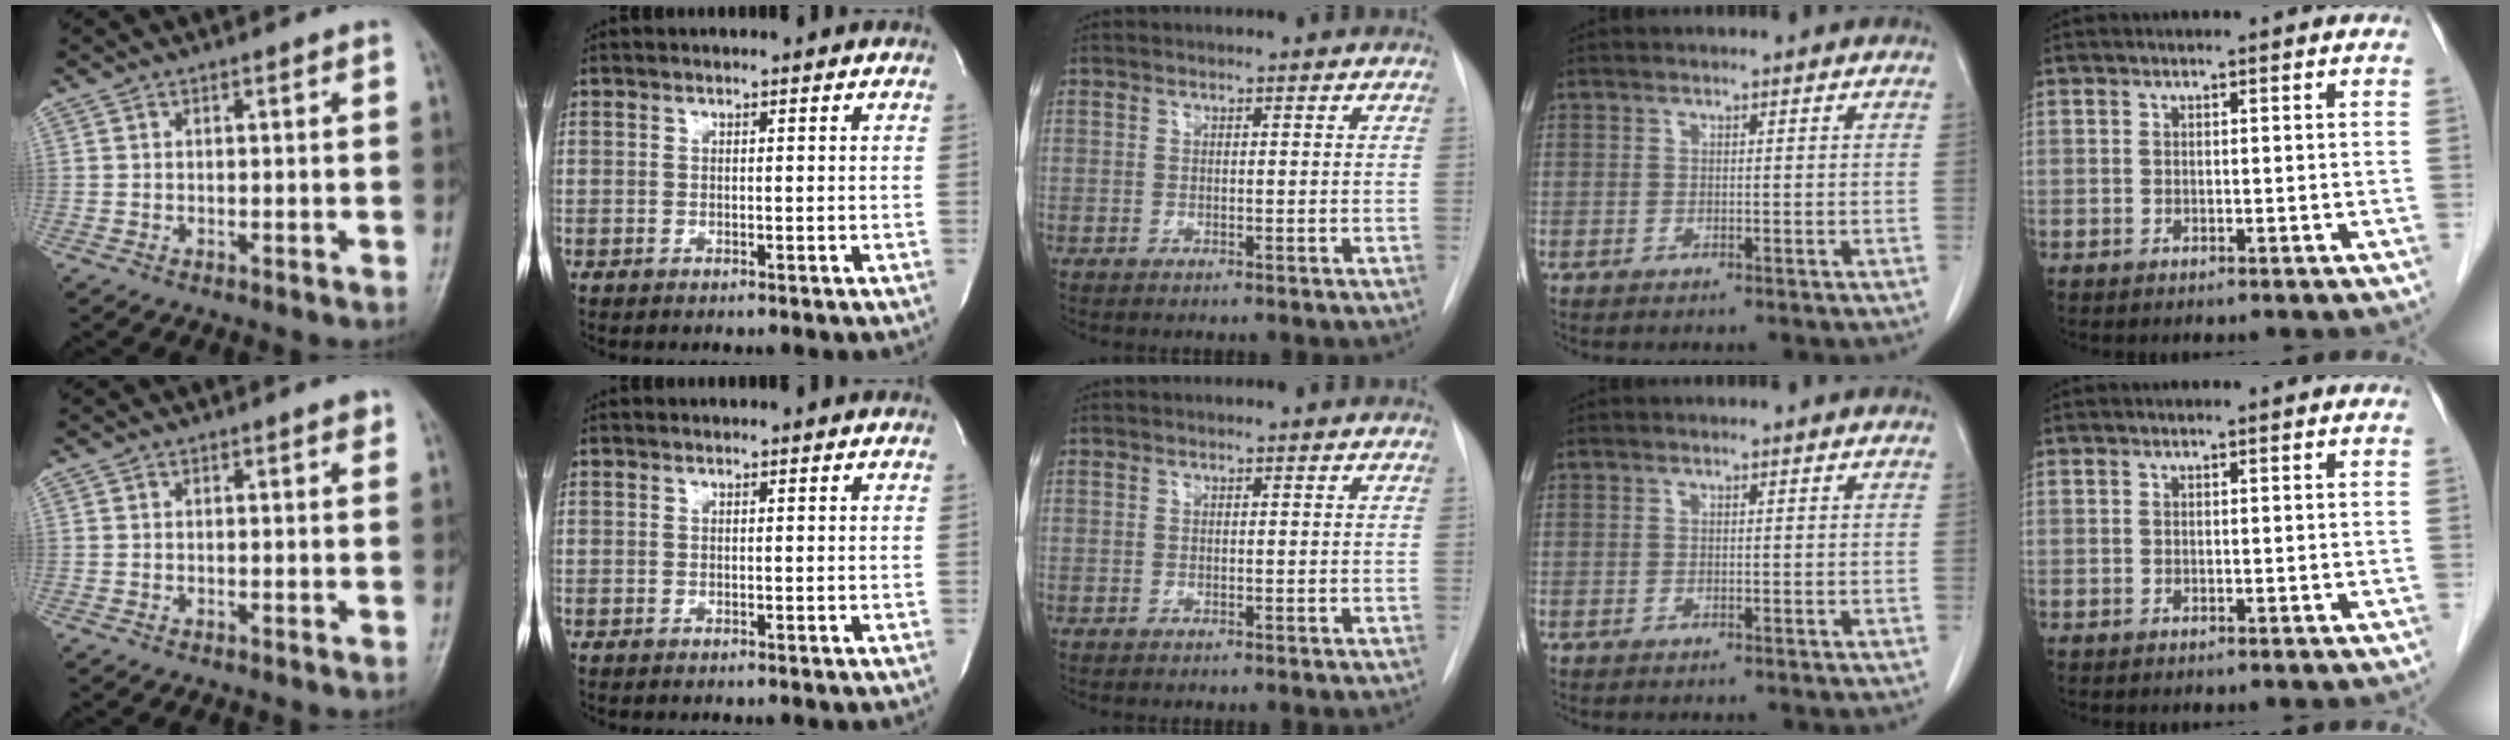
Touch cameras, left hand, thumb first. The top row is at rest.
{"thumb": {"total": 1.0, "force": [0.6, 0.4, 0.7], "torque": [-0.006, -0.001, 0.004]}}